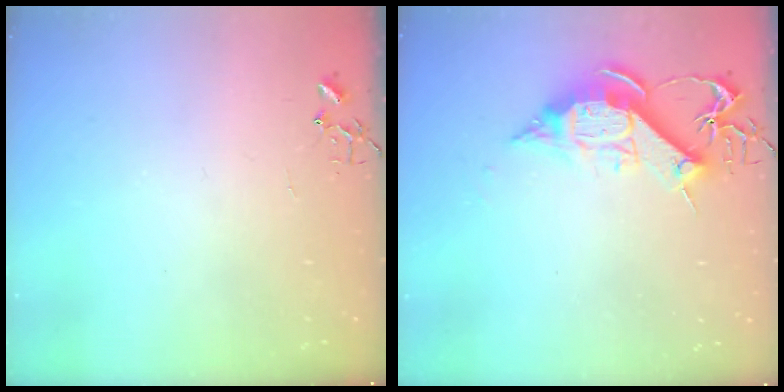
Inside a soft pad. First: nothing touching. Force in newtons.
{"total": 11.9, "press": 11.9, "slide": 0.7}